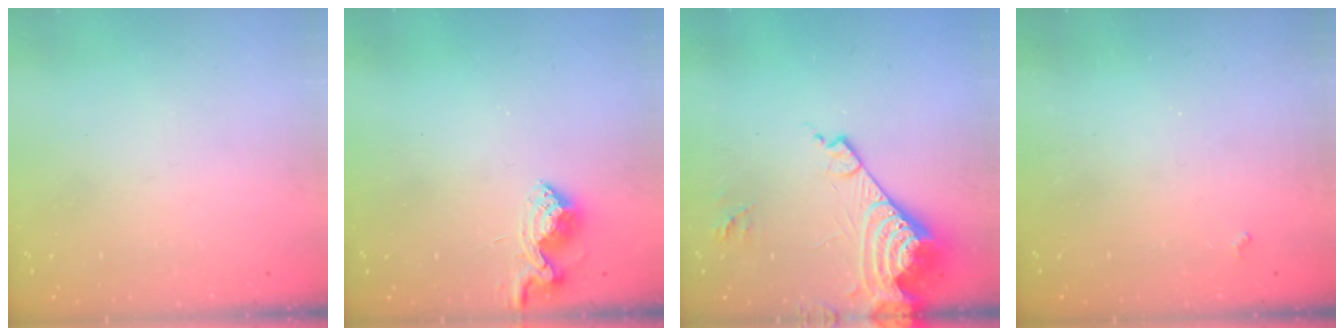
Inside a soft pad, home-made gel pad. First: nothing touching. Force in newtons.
{"total": 9.1, "press": 9.1, "slide": 0.4}
{"total": 17.3, "press": 17.1, "slide": 2.2}
{"total": 3.7, "press": 3.6, "slide": 0.7}